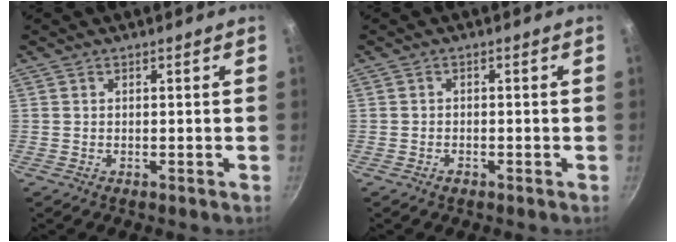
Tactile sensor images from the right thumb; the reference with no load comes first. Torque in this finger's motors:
{"motor_torque": [-0.27, -0.07, -0.32, 0.27, -0.02]}